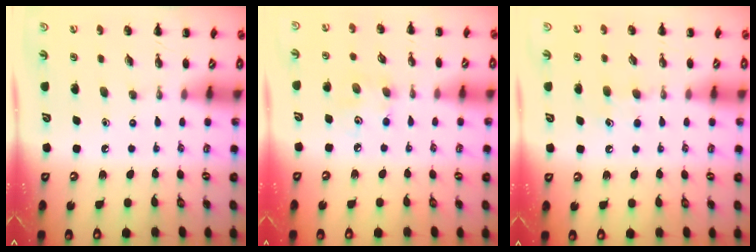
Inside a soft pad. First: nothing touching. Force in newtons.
{"total": 3.9, "press": 3.8, "slide": 0.6}
{"total": 5.7, "press": 5.4, "slide": 1.7}